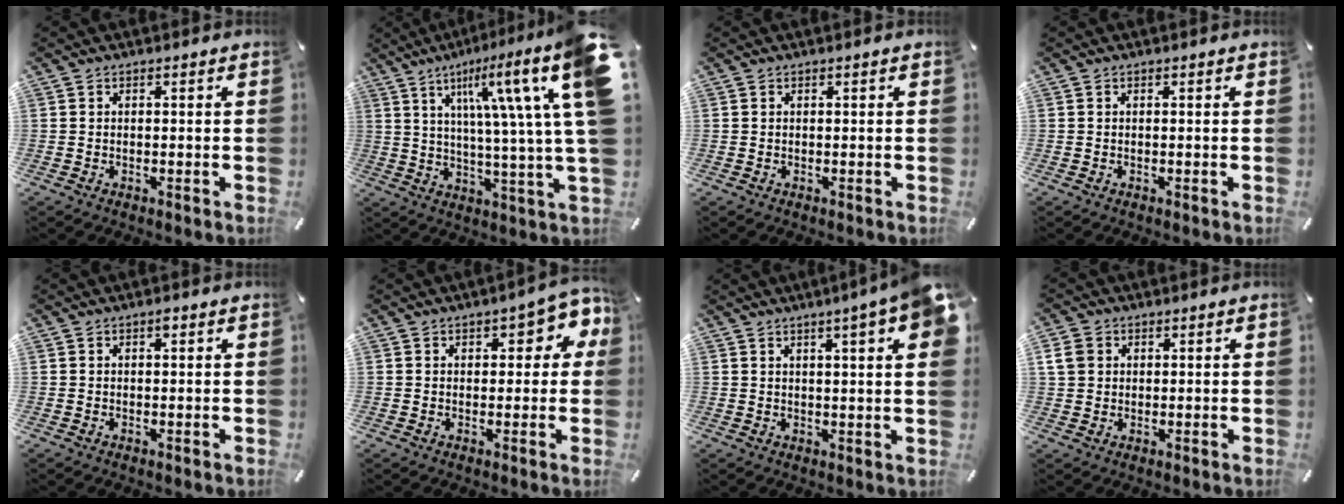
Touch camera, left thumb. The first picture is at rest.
{"total": 20.2, "force": [7.8, 2.8, 18.4], "torque": [-0.269, -0.050, 0.104]}
{"total": 0.0}
{"total": 0.0}
{"total": 0.7, "force": [0.4, 0.3, 0.6], "torque": [-0.011, 0.003, 0.006]}
{"total": 7.3, "force": [2.9, 4.0, 5.3], "torque": [-0.060, -0.010, 0.044]}
{"total": 8.6, "force": [4.3, 1.2, 7.3], "torque": [-0.110, -0.019, 0.071]}
{"total": 4.2, "force": [1.2, 3.8, 1.1], "torque": [-0.029, 0.003, 0.020]}